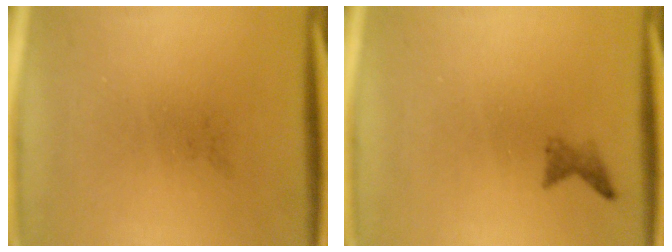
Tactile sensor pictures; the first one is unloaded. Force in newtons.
{"total": 1.1}